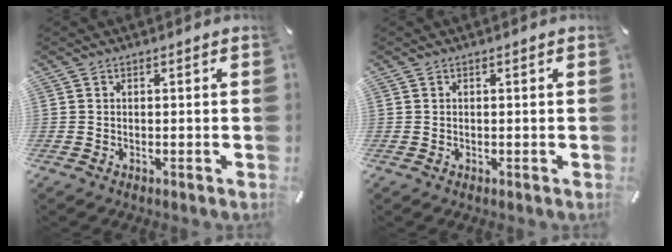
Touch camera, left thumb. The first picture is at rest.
{"total": 0.0}